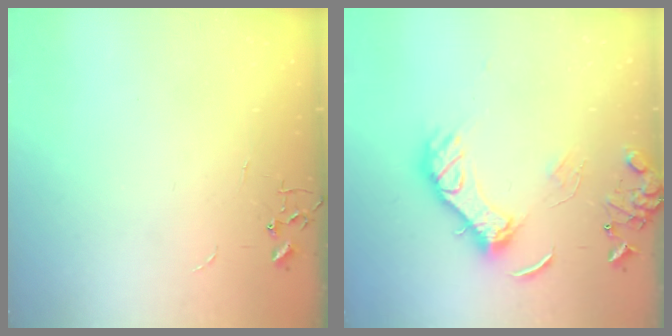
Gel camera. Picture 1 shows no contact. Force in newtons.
{"total": 13.9, "press": 13.9, "slide": 0.3}